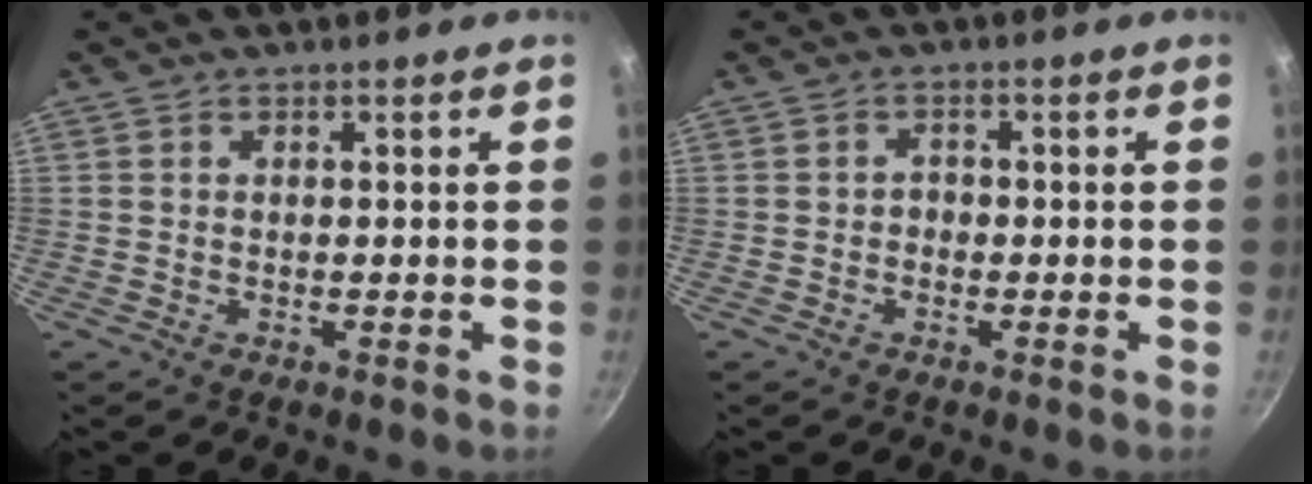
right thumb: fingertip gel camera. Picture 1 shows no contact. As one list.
[{"total": 1.5, "force": [-0.5, 1.2, 0.7], "torque": [-0.006, 0.006, -0.010]}]